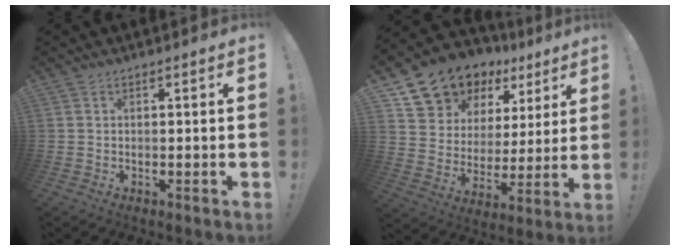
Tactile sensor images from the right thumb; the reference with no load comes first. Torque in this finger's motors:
{"motor_torque": [-0.49, 1.48, 0.32, 0.15, 0.30]}